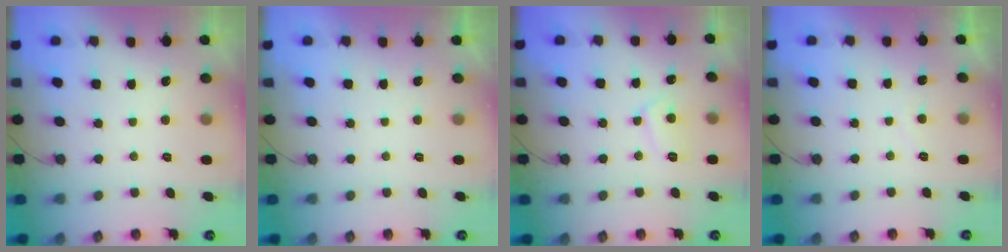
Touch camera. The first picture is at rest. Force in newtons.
{"total": 2.3, "press": 2.3, "slide": 0.4}
{"total": 6.2, "press": 6.2, "slide": 0.5}
{"total": 0.5, "press": 0.2, "slide": 0.5}